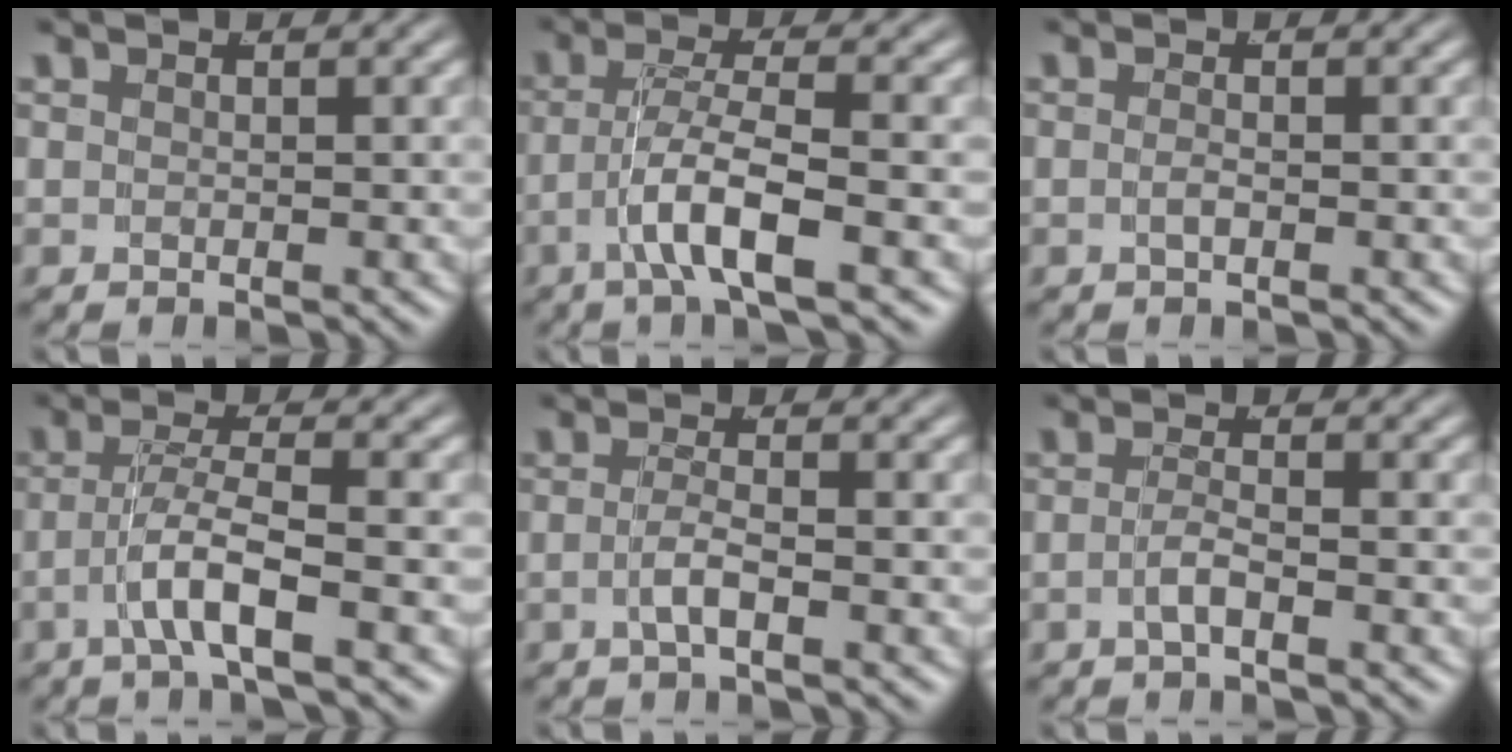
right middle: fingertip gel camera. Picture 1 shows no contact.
{"total": 4.4, "force": [-1.7, 1.1, 3.9], "torque": [-0.068, 0.000, -0.030]}
{"total": 0.7, "force": [-0.4, 0.3, 0.5], "torque": [-0.009, -0.001, -0.009]}
{"total": 3.8, "force": [-1.7, 0.8, 3.3], "torque": [-0.055, 0.003, -0.033]}
{"total": 1.8, "force": [-1.0, 0.1, 1.5], "torque": [-0.025, -0.002, -0.019]}
{"total": 1.7, "force": [-1.1, 0.1, 1.2], "torque": [-0.020, -0.001, -0.023]}